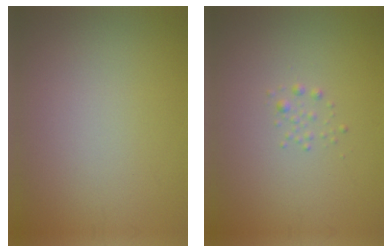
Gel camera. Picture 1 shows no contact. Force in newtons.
{"total": 0.7, "press": 0.7, "slide": 0.0}